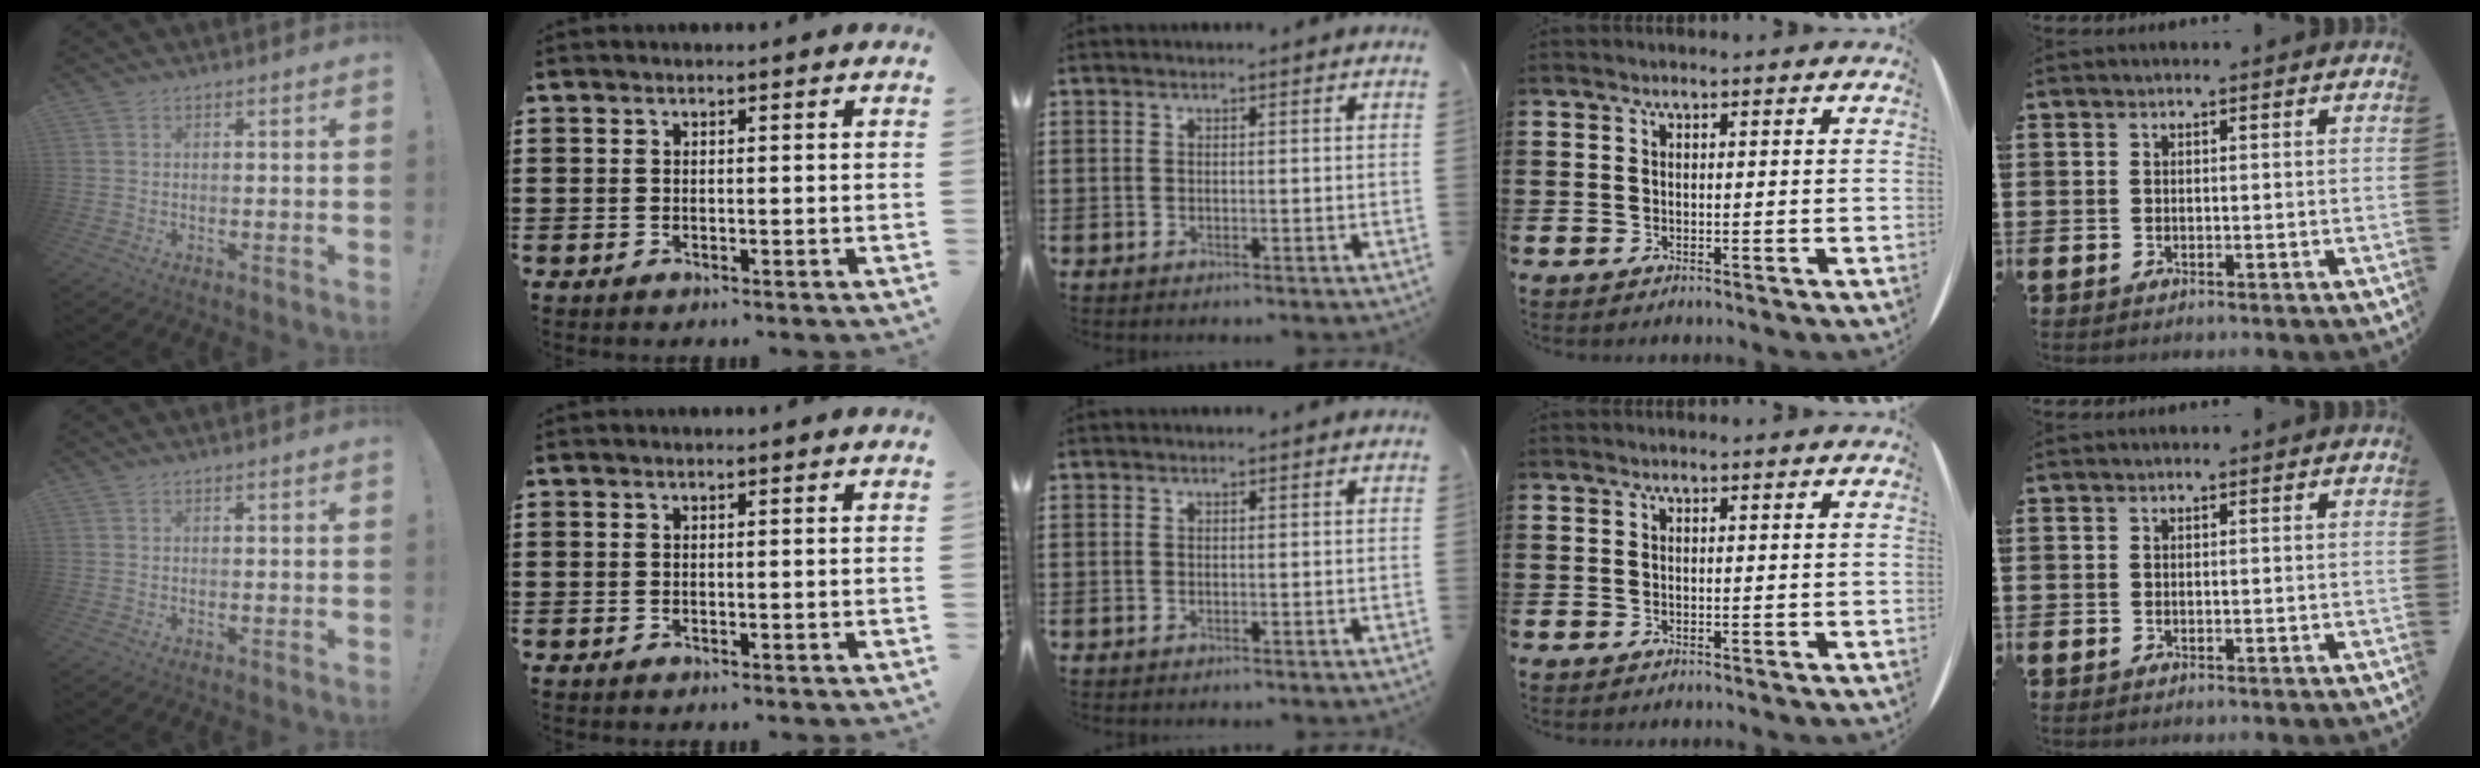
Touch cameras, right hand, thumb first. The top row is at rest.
{}